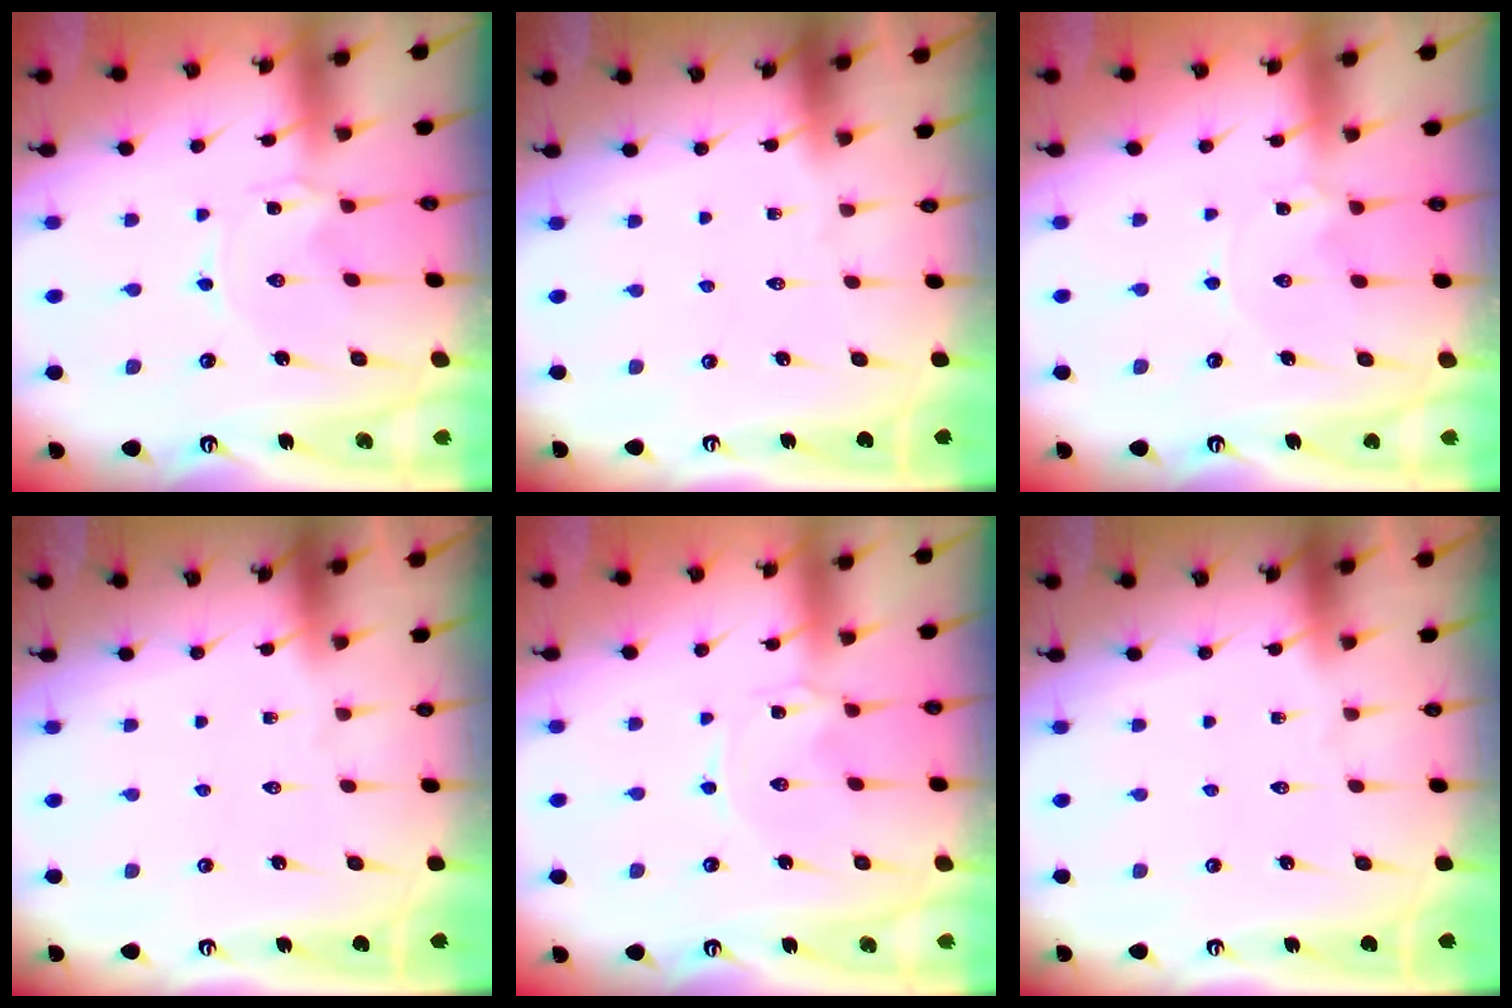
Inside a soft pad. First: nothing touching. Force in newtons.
{"total": 0.0}
{"total": 1.4, "press": 1.4, "slide": 0.2}
{"total": 0.0}
{"total": 0.0}
{"total": 0.0}